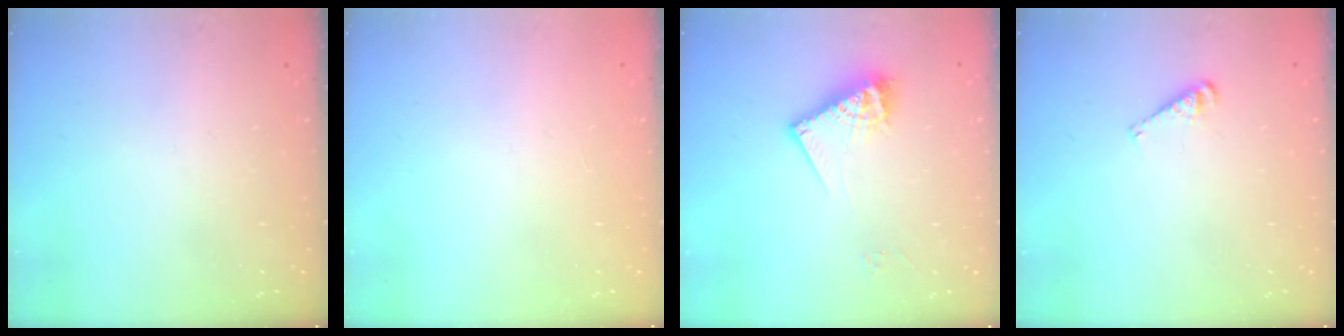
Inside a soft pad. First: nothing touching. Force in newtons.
{"total": 0.0}
{"total": 11.2, "press": 11.2, "slide": 1.1}
{"total": 4.9, "press": 4.8, "slide": 0.6}